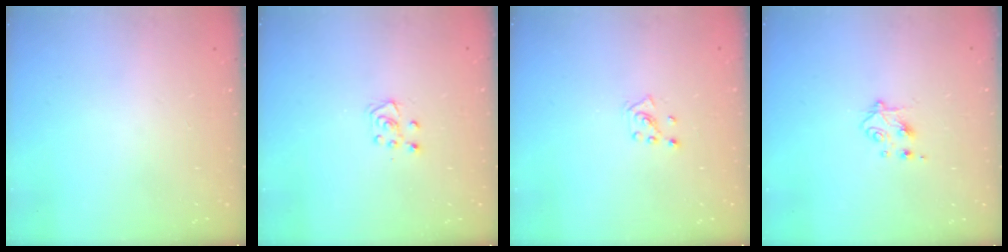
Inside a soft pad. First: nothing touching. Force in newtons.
{"total": 4.8, "press": 4.8, "slide": 0.5}
{"total": 2.8, "press": 2.8, "slide": 0.2}
{"total": 4.8, "press": 4.8, "slide": 0.6}